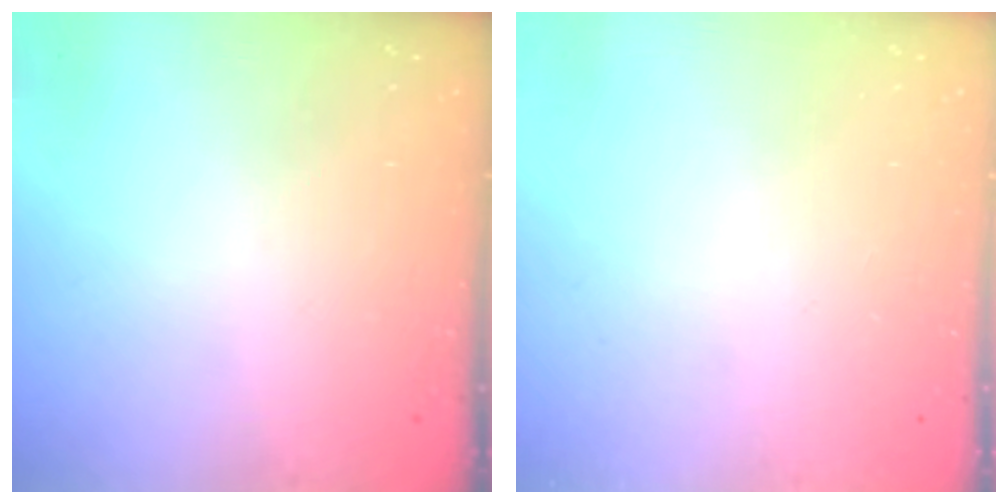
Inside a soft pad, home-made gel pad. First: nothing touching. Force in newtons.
{"total": 0.0}